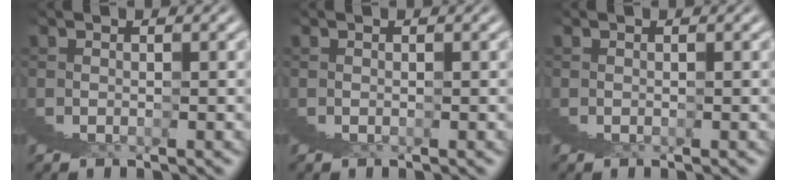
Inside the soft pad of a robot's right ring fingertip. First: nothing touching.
{"total": 0.0}
{"total": 0.0}